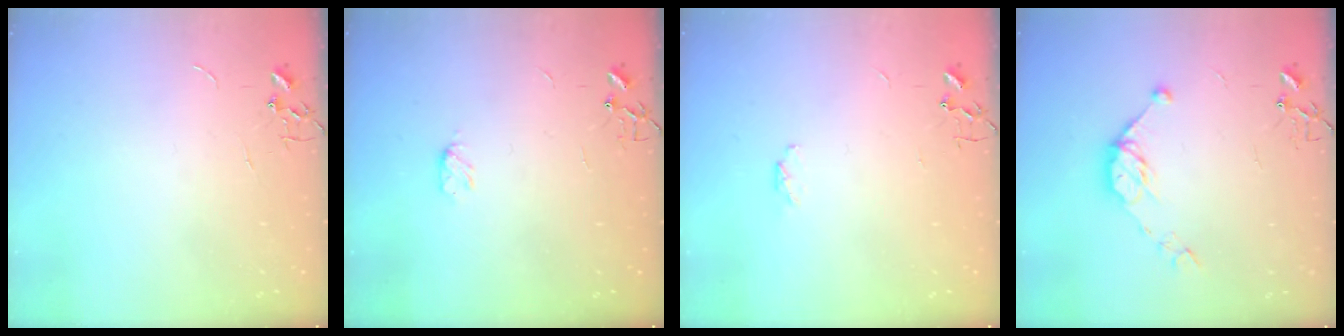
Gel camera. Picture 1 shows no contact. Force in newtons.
{"total": 3.9, "press": 3.8, "slide": 0.6}
{"total": 3.5, "press": 3.4, "slide": 1.0}
{"total": 9.8, "press": 9.8, "slide": 0.8}